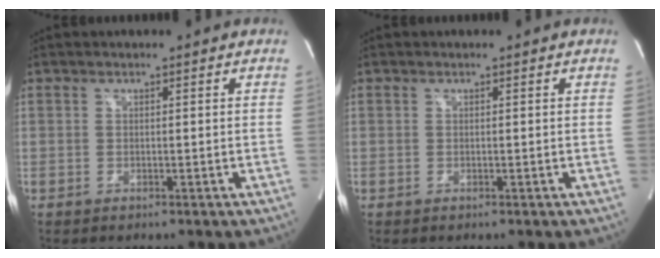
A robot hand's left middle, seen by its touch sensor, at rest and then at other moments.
{"total": 0.0}